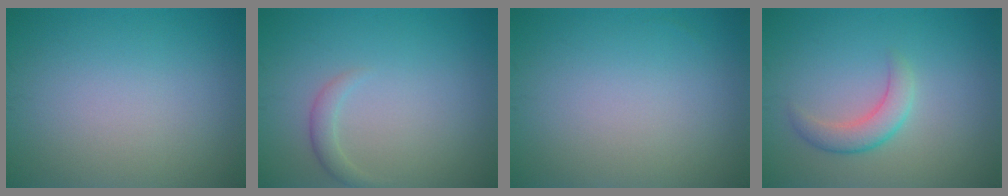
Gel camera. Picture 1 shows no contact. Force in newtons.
{"total": 1.3, "press": 1.3, "slide": 0.0}
{"total": 0.0}
{"total": 2.7, "press": 2.7, "slide": 0.1}